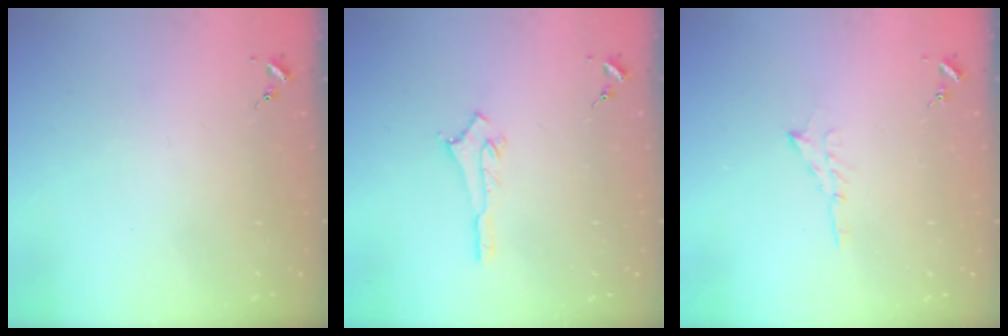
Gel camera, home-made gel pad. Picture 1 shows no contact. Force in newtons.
{"total": 2.8, "press": 2.8, "slide": 0.2}
{"total": 5.1, "press": 5.0, "slide": 0.6}